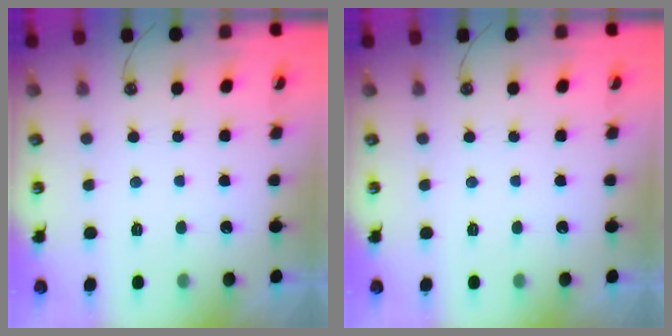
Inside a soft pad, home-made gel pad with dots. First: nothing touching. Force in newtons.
{"total": 0.0}